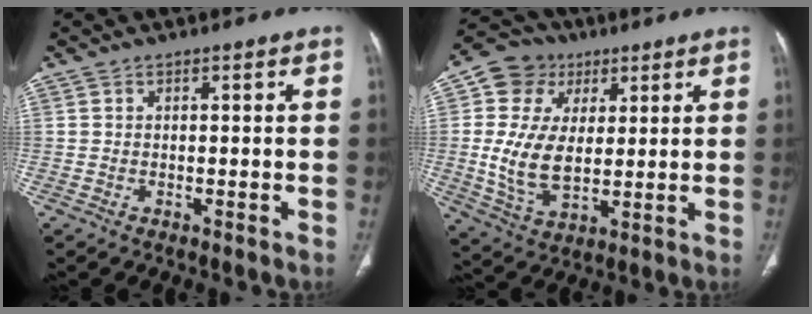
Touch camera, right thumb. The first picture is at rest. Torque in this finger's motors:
{"motor_torque": [1.92, 1.99, 0.69, -0.53, 0.24]}